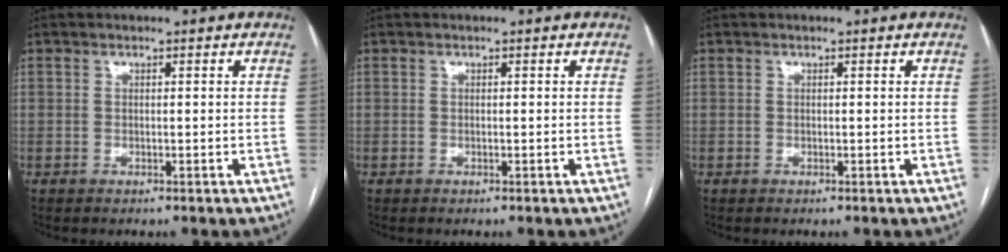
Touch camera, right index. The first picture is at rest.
{"total": 0.0}
{"total": 0.0}